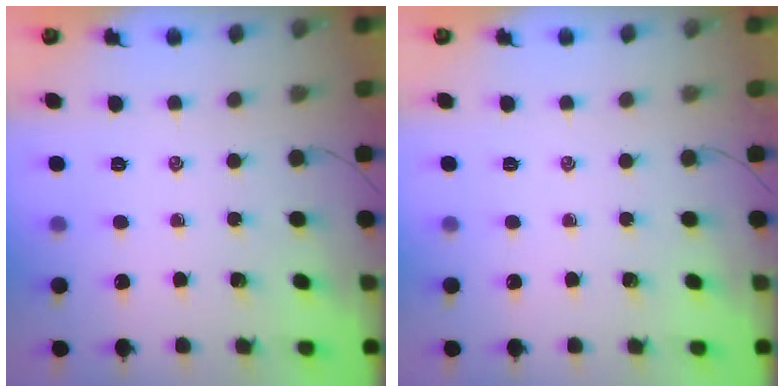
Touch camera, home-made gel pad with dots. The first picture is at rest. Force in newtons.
{"total": 0.0}